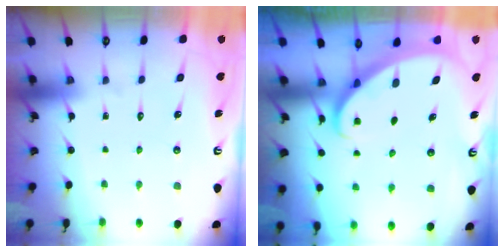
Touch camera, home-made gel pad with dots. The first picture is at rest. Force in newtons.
{"total": 2.7, "press": 2.6, "slide": 0.2}